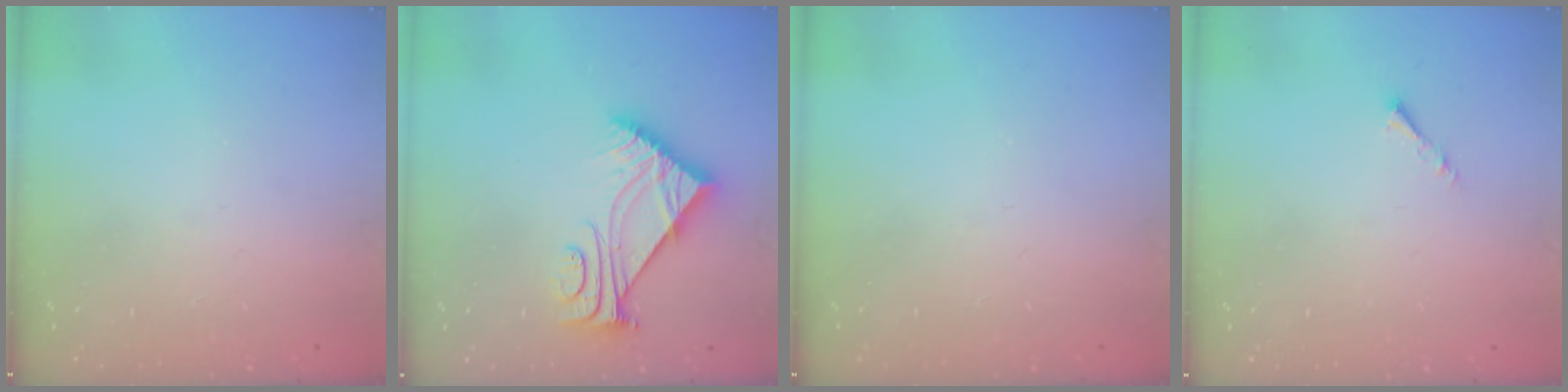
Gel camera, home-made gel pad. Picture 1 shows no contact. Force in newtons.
{"total": 7.8, "press": 7.7, "slide": 1.0}
{"total": 0.0}
{"total": 1.1, "press": 1.0, "slide": 0.3}